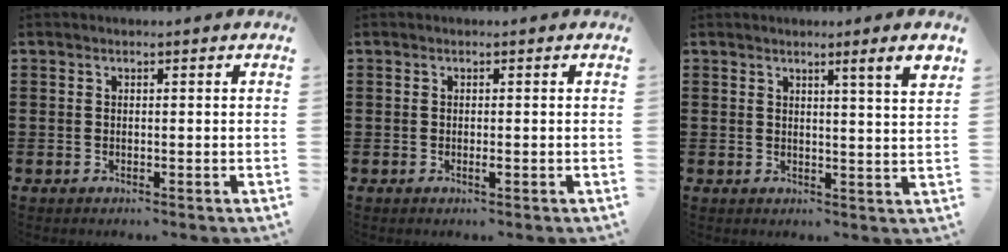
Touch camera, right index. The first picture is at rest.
{"total": 0.7, "force": [-0.1, 0.1, 0.7], "torque": [-0.012, -0.005, -0.001]}
{"total": 3.3, "force": [2.0, -0.8, 2.5], "torque": [-0.038, -0.014, 0.027]}